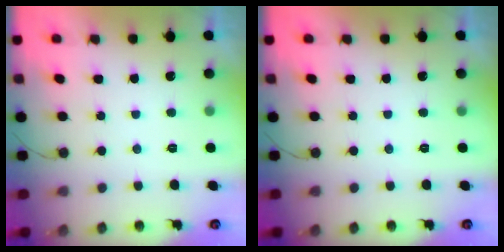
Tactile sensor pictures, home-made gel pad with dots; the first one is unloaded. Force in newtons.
{"total": 0.0}